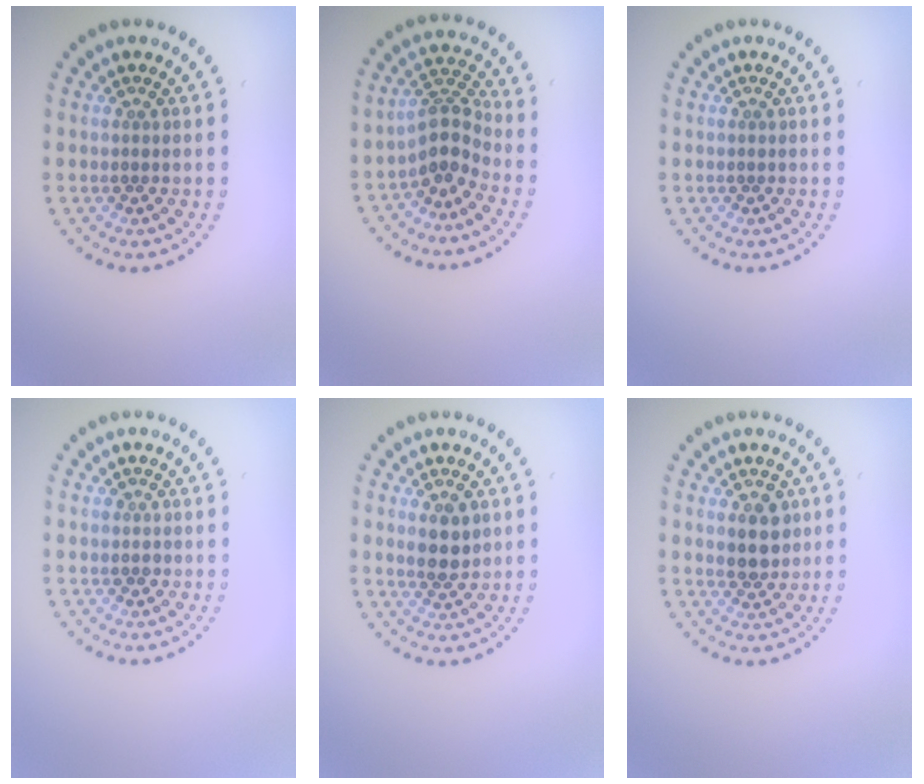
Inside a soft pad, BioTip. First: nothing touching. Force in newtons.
{"total": 3.3, "press": 2.4, "slide": 2.3}
{"total": 0.0}
{"total": 0.8, "press": 0.7, "slide": 0.3}
{"total": 2.9, "press": 2.8, "slide": 0.9}
{"total": 2.8, "press": 2.8, "slide": 0.5}